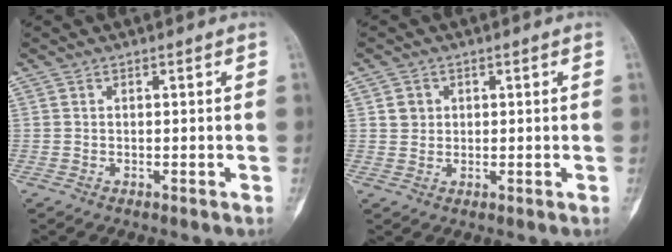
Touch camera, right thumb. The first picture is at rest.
{"total": 2.4, "force": [0.7, 2.2, 0.6], "torque": [0.001, -0.002, 0.012]}